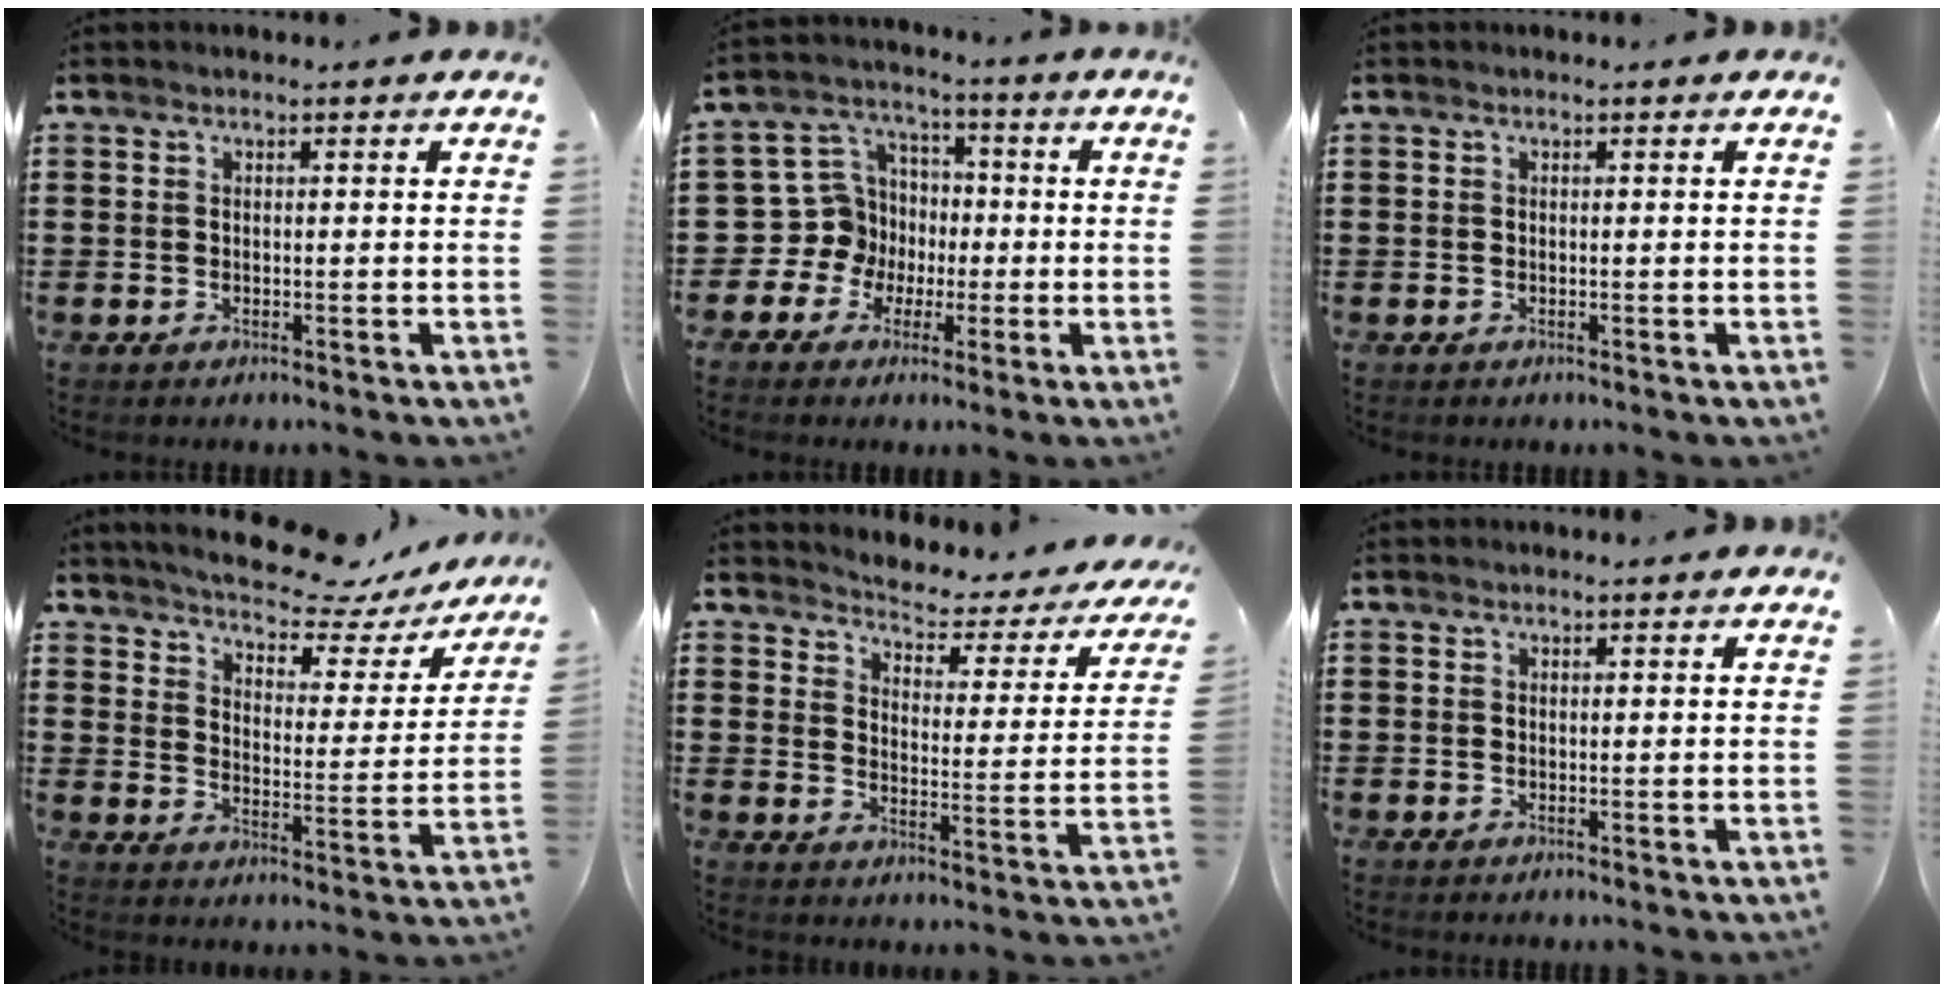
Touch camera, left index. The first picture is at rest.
{"total": 8.6, "force": [-0.8, 8.4, 1.4], "torque": [-0.082, -0.001, -0.014]}
{"total": 0.0}
{"total": 7.4, "force": [6.7, 1.0, 2.8], "torque": [-0.068, -0.047, 0.113]}
{"total": 2.5, "force": [2.4, 0.5, 0.3], "torque": [-0.027, -0.027, 0.030]}
{"total": 0.0}